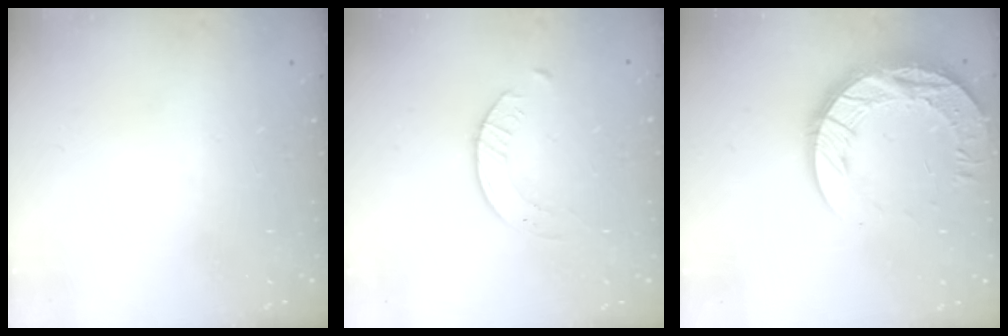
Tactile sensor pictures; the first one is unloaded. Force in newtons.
{"total": 3.5, "press": 3.5, "slide": 0.4}
{"total": 16.8, "press": 16.7, "slide": 1.7}